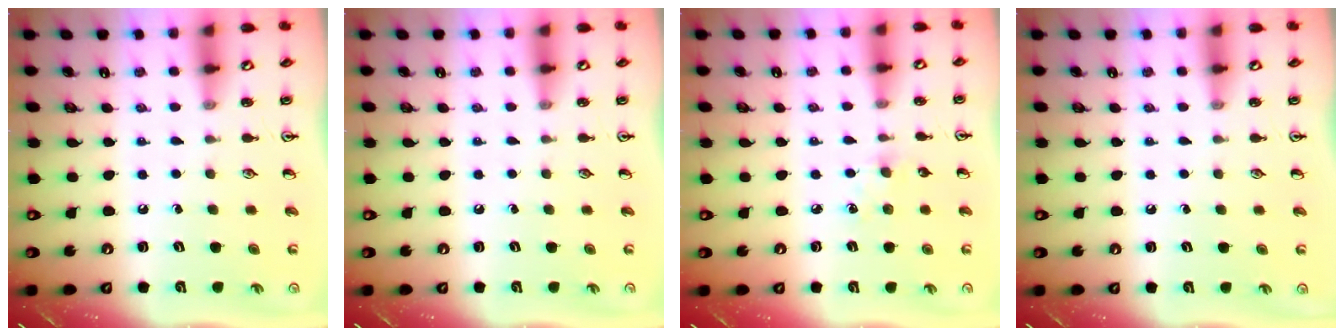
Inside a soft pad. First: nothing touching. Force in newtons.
{"total": 0.0}
{"total": 4.1, "press": 4.0, "slide": 0.6}
{"total": 0.0}